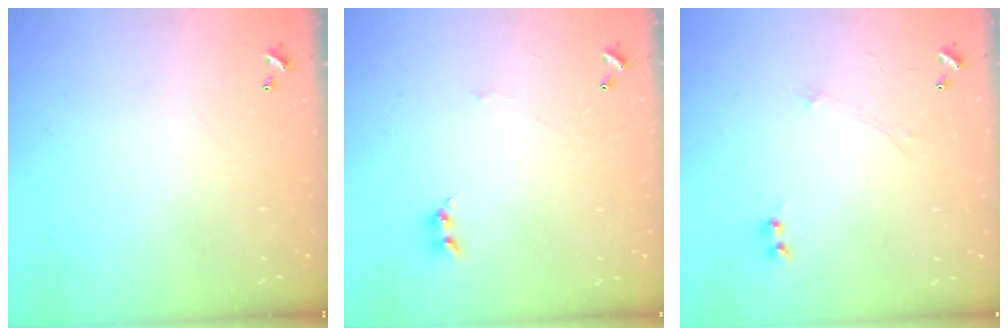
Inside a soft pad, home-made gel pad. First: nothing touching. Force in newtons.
{"total": 0.0}
{"total": 1.1, "press": 0.9, "slide": 0.5}